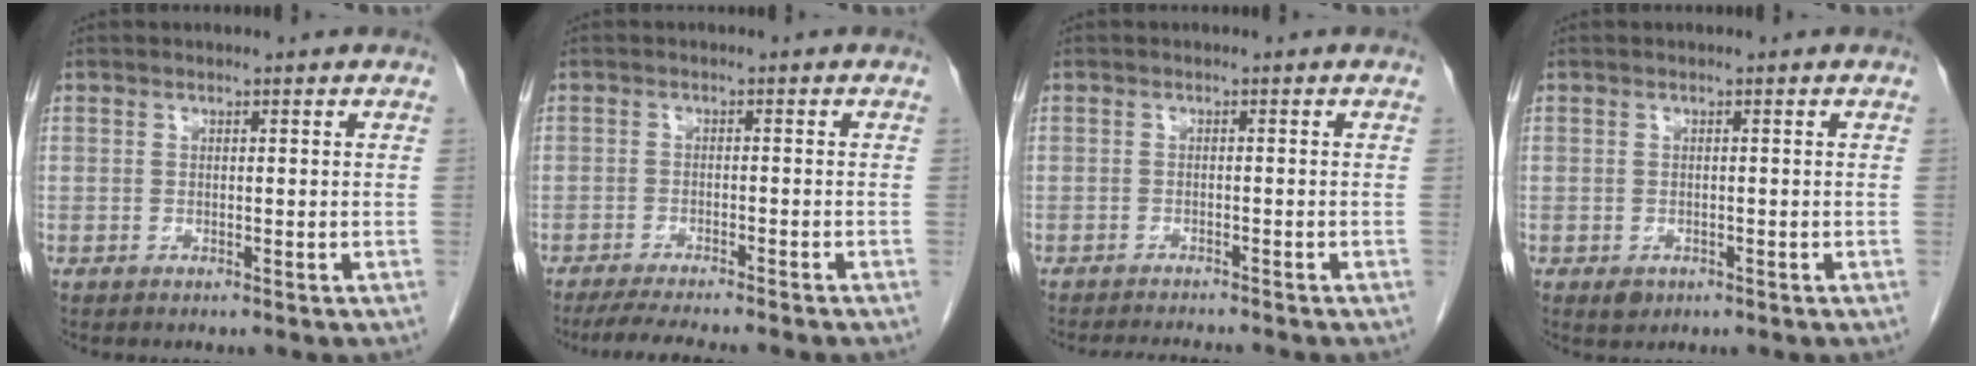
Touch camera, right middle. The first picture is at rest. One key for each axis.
{"total": 9.0, "fx": -7.8, "fy": 0.5, "fz": 4.5, "tx": -0.063, "ty": -0.017, "tz": -0.117}
{"total": 4.8, "fx": -4.6, "fy": 0.0, "fz": 1.4, "tx": -0.018, "ty": -0.013, "tz": -0.068}
{"total": 1.5, "fx": -0.7, "fy": 1.1, "fz": 0.6, "tx": -0.009, "ty": 0.002, "tz": -0.004}